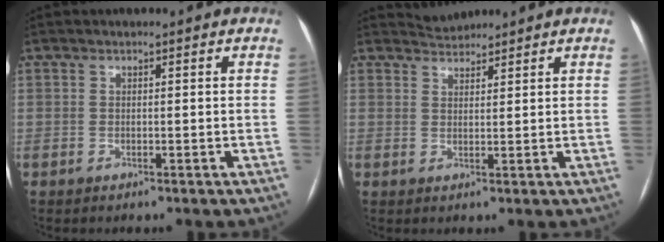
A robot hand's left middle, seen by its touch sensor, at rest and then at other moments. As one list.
[{"total": 2.3, "force": [2.2, 0.0, -0.5], "torque": [0.001, 0.008, 0.046]}]